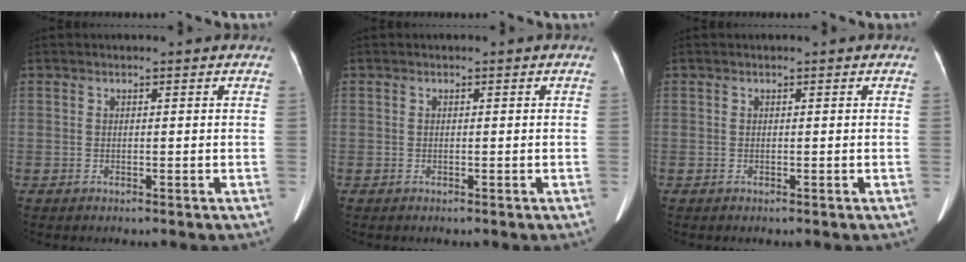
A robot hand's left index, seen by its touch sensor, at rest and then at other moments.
{"total": 0.0}
{"total": 0.0}